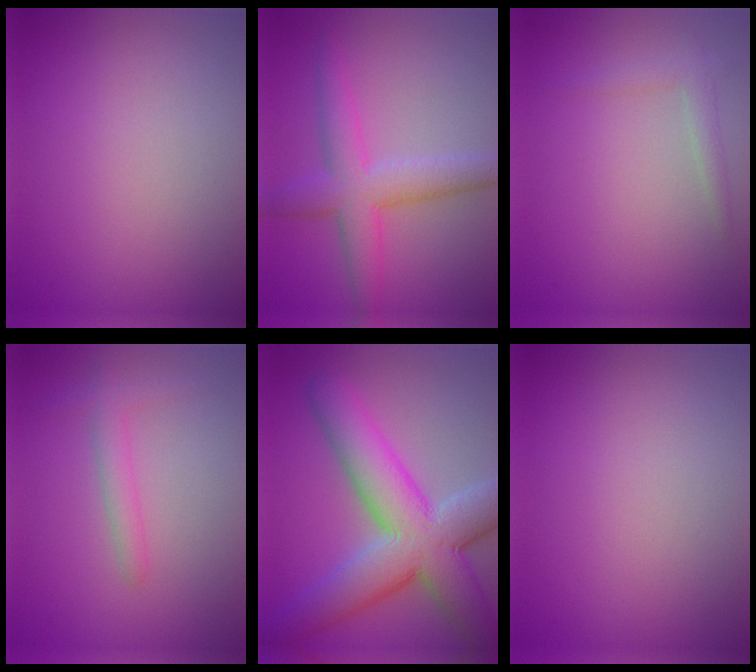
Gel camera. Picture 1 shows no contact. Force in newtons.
{"total": 5.1, "press": 5.1, "slide": 0.1}
{"total": 1.5, "press": 1.4, "slide": 0.1}
{"total": 2.0, "press": 1.9, "slide": 0.2}
{"total": 10.9, "press": 10.9, "slide": 0.6}
{"total": 0.0}